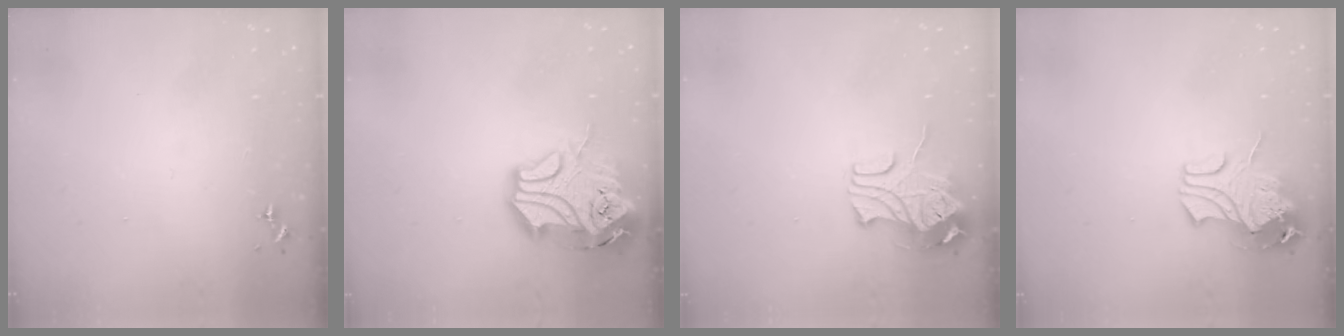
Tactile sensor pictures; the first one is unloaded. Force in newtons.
{"total": 17.9, "press": 17.7, "slide": 2.6}
{"total": 10.6, "press": 10.5, "slide": 1.6}
{"total": 11.5, "press": 11.4, "slide": 1.2}